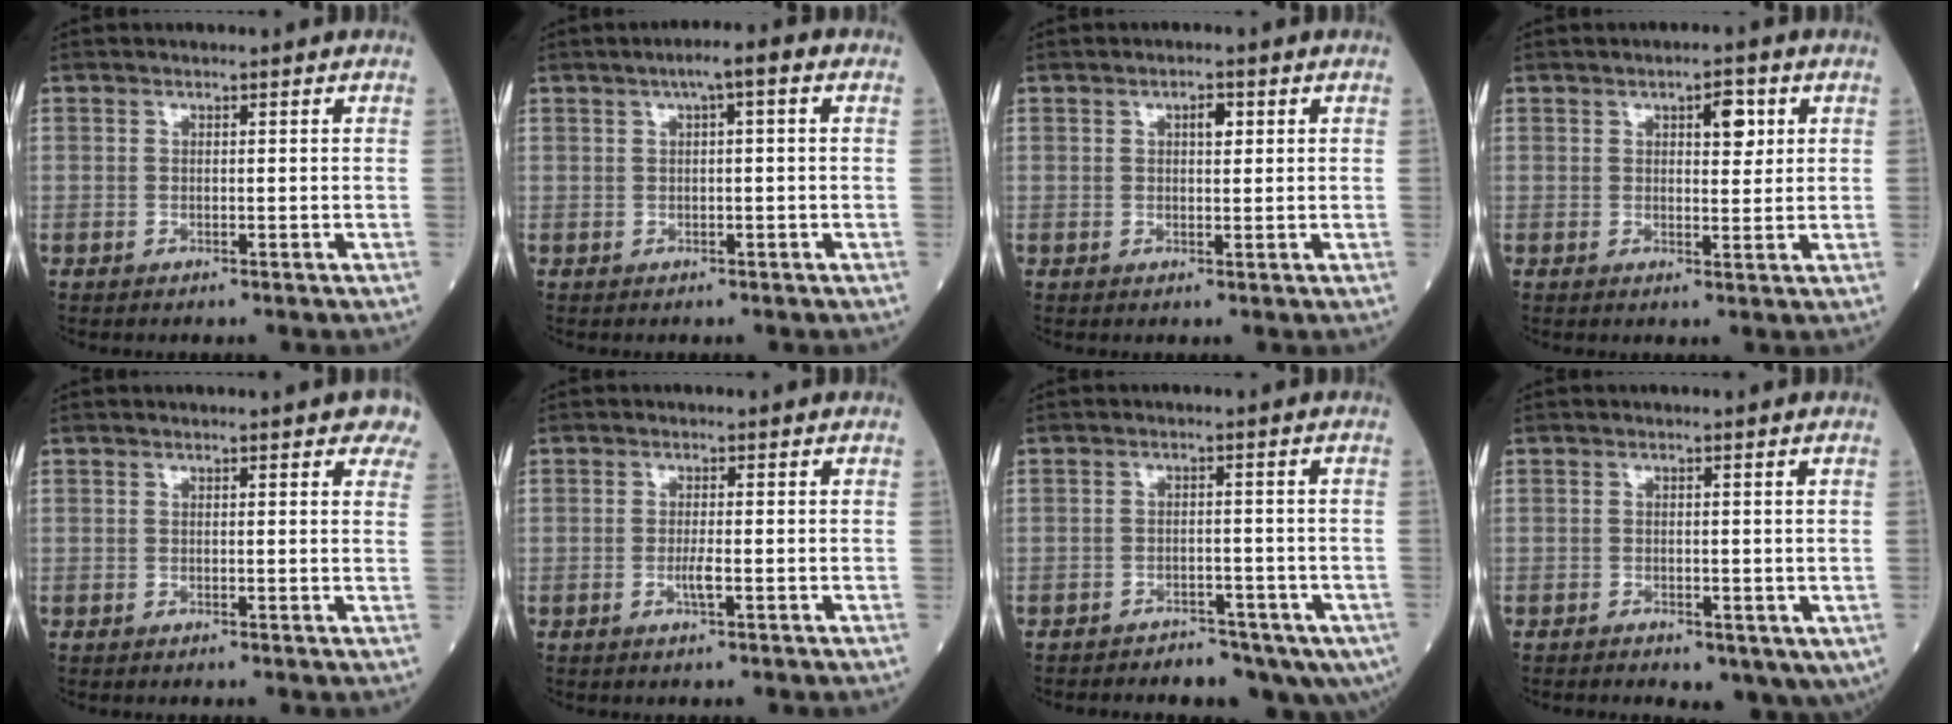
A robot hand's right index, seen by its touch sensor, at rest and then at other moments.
{"total": 3.6, "force": [1.4, 0.5, 3.3], "torque": [-0.051, 0.016, 0.019]}
{"total": 2.0, "force": [0.7, 0.8, 1.7], "torque": [-0.026, 0.002, 0.011]}
{"total": 4.0, "force": [1.6, 1.5, 3.3], "torque": [-0.043, 0.002, 0.021]}
{"total": 5.5, "force": [4.0, 1.4, 3.5], "torque": [-0.034, 0.002, 0.030]}
{"total": 1.9, "force": [-0.5, 0.1, 1.8], "torque": [-0.037, -0.003, -0.010]}
{"total": 10.2, "force": [-7.6, 5.0, 4.5], "torque": [-0.058, 0.005, -0.095]}
{"total": 6.8, "force": [-3.0, 3.7, 4.9], "torque": [-0.057, -0.011, -0.037]}